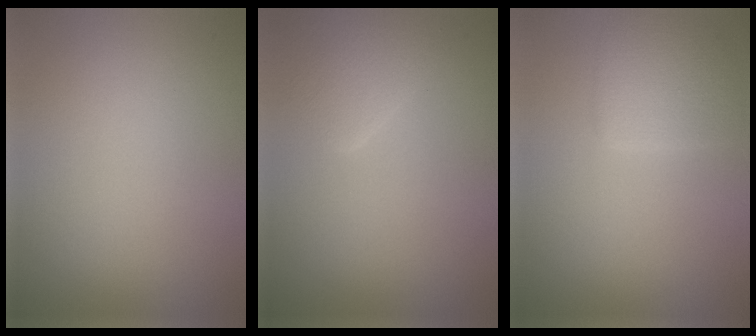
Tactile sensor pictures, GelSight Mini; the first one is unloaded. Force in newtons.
{"total": 2.8, "press": 2.8, "slide": 0.1}
{"total": 2.8, "press": 2.8, "slide": 0.1}